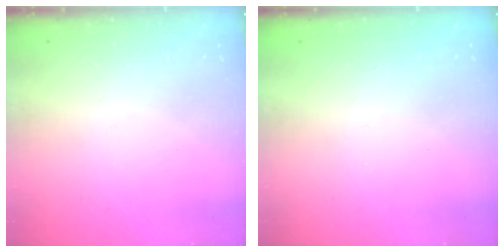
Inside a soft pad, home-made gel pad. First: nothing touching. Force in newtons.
{"total": 0.9, "press": 0.9, "slide": 0.2}